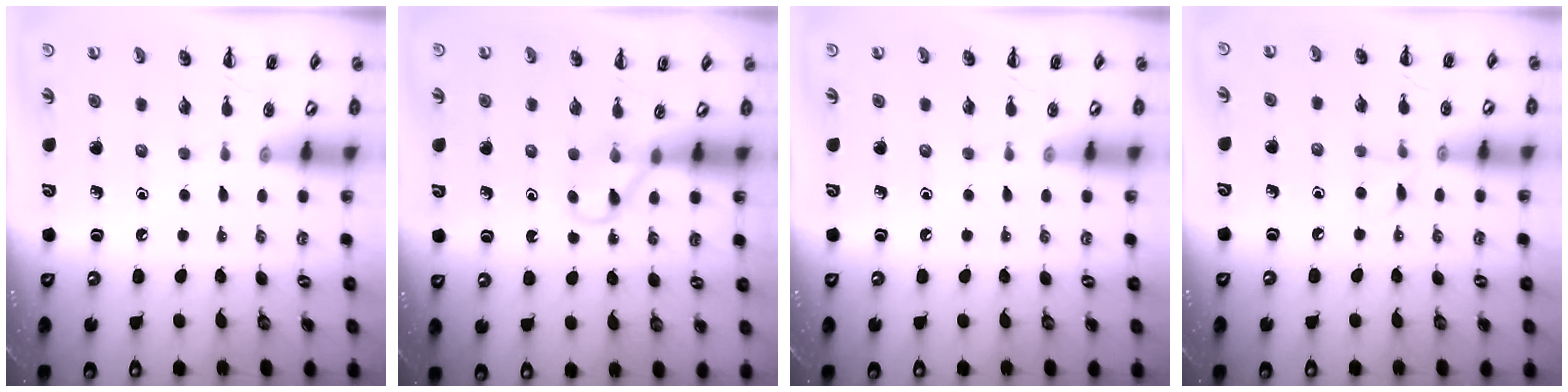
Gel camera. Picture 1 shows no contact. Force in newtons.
{"total": 3.2, "press": 3.1, "slide": 1.0}
{"total": 0.0}
{"total": 5.3, "press": 5.2, "slide": 1.3}